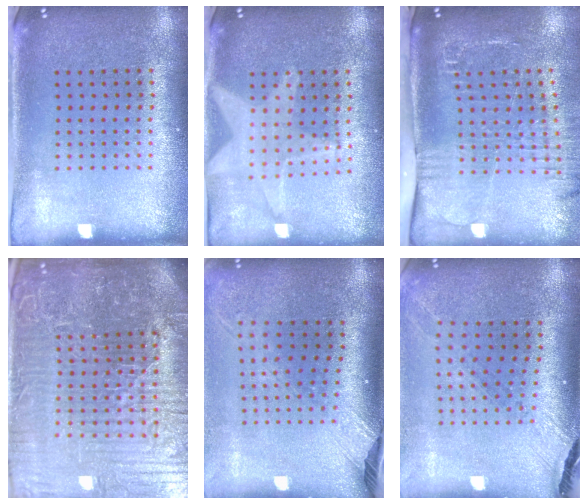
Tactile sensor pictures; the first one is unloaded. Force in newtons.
{"total": 1.9, "press": 1.7, "slide": 0.9}
{"total": 2.6, "press": 2.0, "slide": 1.6}
{"total": 7.7, "press": 6.8, "slide": 3.7}
{"total": 2.5, "press": 1.9, "slide": 1.7}
{"total": 1.5, "press": 1.5, "slide": 0.4}